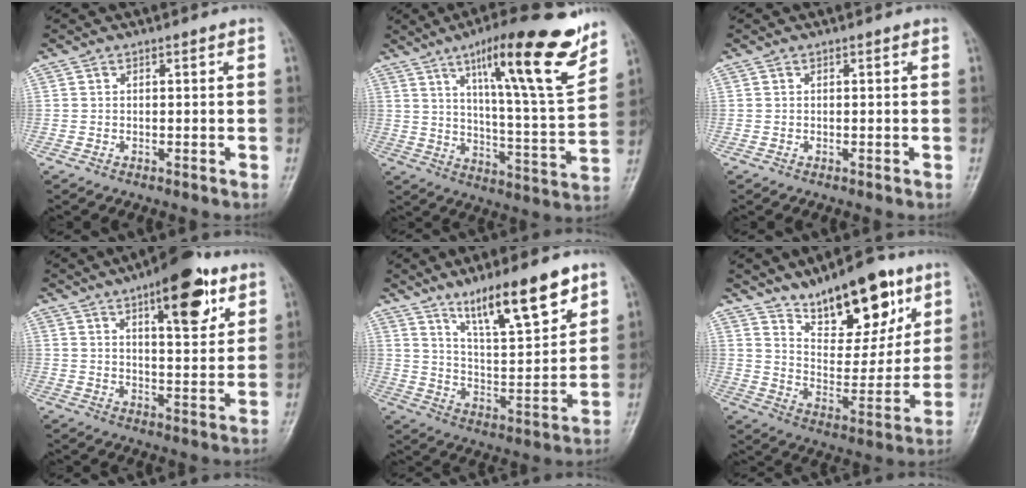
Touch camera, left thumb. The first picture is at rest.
{"total": 20.7, "force": [12.5, 3.3, 16.1], "torque": [-0.215, -0.061, 0.194]}
{"total": 0.0}
{"total": 14.0, "force": [7.4, 5.0, 10.7], "torque": [-0.122, -0.033, 0.103]}
{"total": 15.3, "force": [10.1, 3.7, 10.9], "torque": [-0.156, -0.056, 0.178]}
{"total": 18.0, "force": [11.5, 7.7, 11.5], "torque": [-0.127, -0.067, 0.195]}